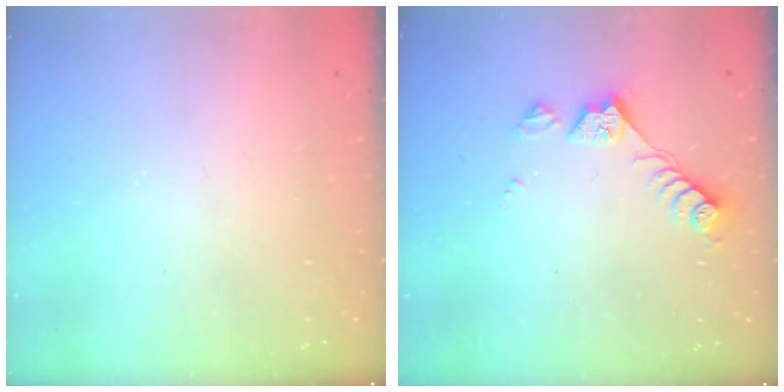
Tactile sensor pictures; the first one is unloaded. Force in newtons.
{"total": 8.5, "press": 8.5, "slide": 0.5}